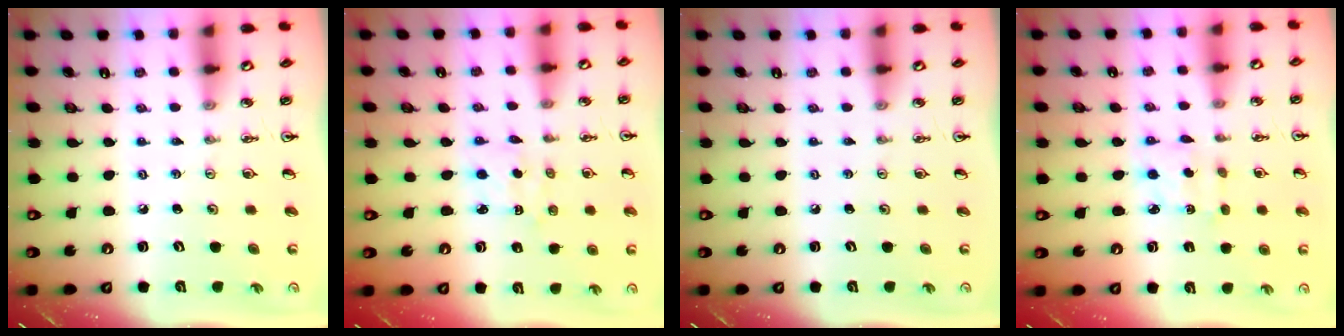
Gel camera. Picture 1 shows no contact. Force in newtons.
{"total": 1.9, "press": 1.8, "slide": 0.6}
{"total": 0.0}
{"total": 2.0, "press": 2.0, "slide": 0.2}